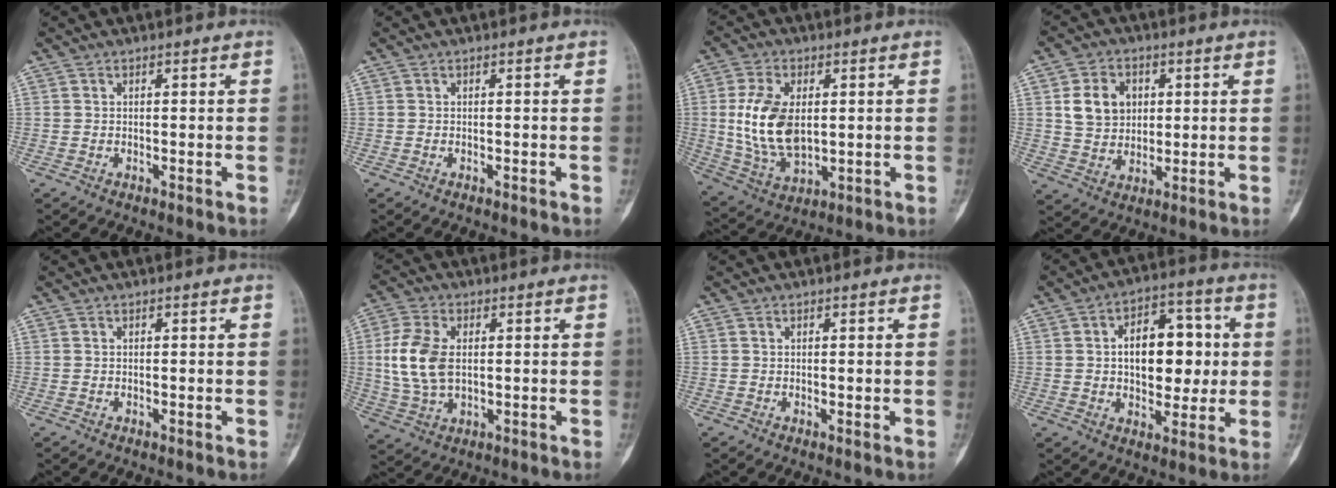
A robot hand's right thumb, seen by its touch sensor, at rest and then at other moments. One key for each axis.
{"total": 0.0}
{"total": 13.9, "fx": 1.3, "fy": 8.1, "fz": 11.1, "tx": -0.212, "ty": -0.010, "tz": 0.035}
{"total": 9.2, "fx": 2.2, "fy": 7.3, "fz": 5.1, "tx": -0.059, "ty": -0.006, "tz": 0.044}
{"total": 0.0}
{"total": 11.0, "fx": 1.0, "fy": 6.7, "fz": 8.6, "tx": -0.184, "ty": 0.001, "tz": 0.025}
{"total": 0.8, "fx": 0.0, "fy": 0.3, "fz": 0.7, "tx": -0.006, "ty": -0.002, "tz": 0.000}
{"total": 14.9, "fx": 1.4, "fy": 9.1, "fz": 11.7, "tx": -0.127, "ty": 0.018, "tz": 0.020}